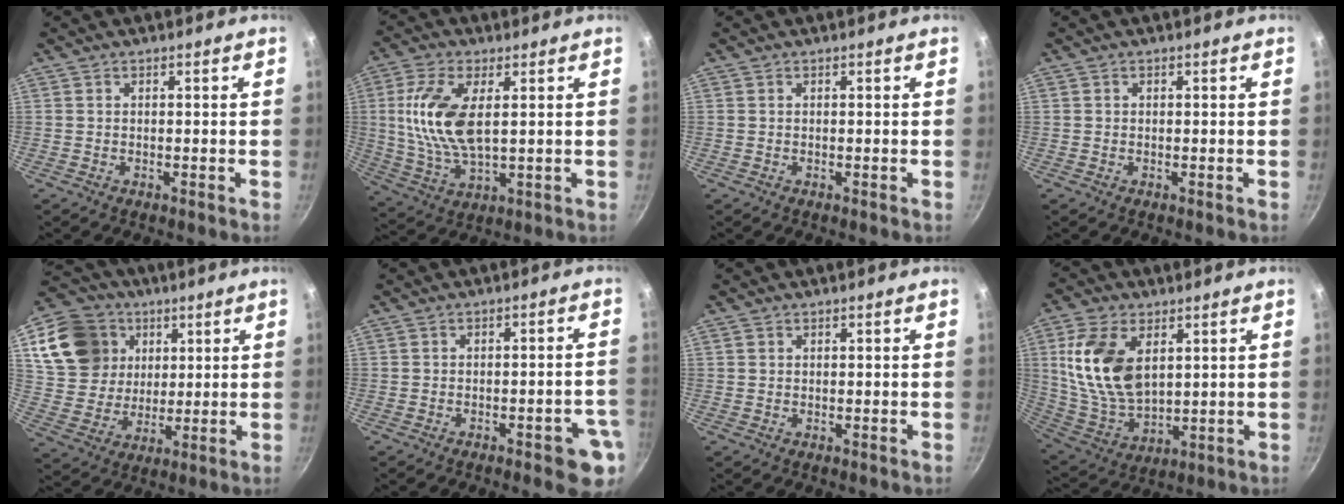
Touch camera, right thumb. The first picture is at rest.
{"total": 13.1, "force": [2.3, 6.2, 11.3], "torque": [-0.228, -0.005, 0.048]}
{"total": 0.0}
{"total": 0.0}
{"total": 17.5, "force": [6.4, 14.3, 7.7], "torque": [-0.131, -0.009, 0.123]}
{"total": 7.4, "force": [-3.2, 2.3, 6.3], "torque": [-0.055, 0.023, -0.031]}
{"total": 0.5, "force": [0.2, 0.4, 0.1], "torque": [-0.001, 0.001, 0.002]}
{"total": 16.1, "force": [4.4, 9.6, 12.1], "torque": [-0.219, -0.022, 0.099]}